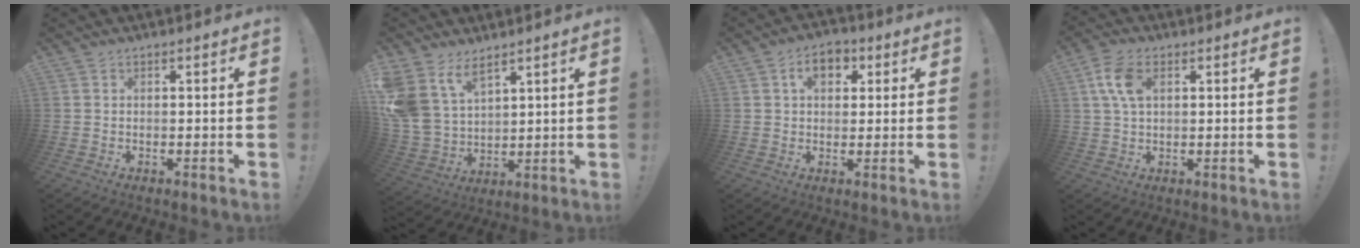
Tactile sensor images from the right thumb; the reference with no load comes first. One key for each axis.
{"total": 11.9, "fx": 7.7, "fy": 6.9, "fz": 5.8, "tx": -0.139, "ty": -0.052, "tz": 0.155}
{"total": 7.3, "fx": 2.4, "fy": 5.0, "fz": 4.6, "tx": -0.062, "ty": 0.004, "tz": 0.041}
{"total": 8.2, "fx": 2.4, "fy": 4.9, "fz": 6.2, "tx": -0.131, "ty": 0.007, "tz": 0.046}